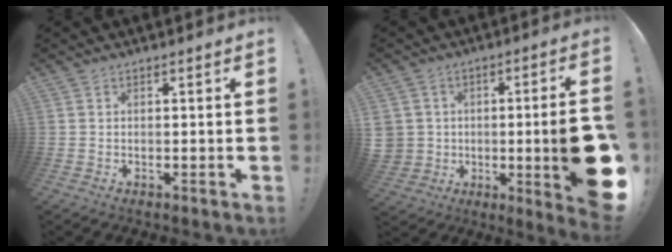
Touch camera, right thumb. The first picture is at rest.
{"total": 11.9, "force": [-2.6, 5.6, 10.2], "torque": [-0.160, 0.012, -0.037]}